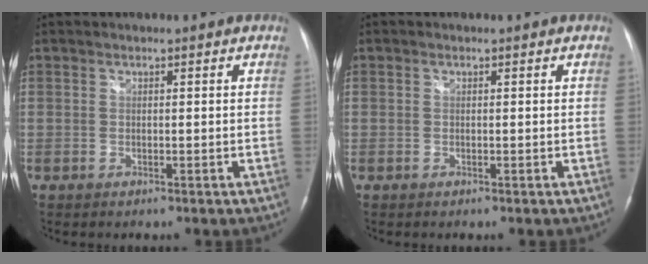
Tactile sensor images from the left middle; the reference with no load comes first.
{"total": 0.0}